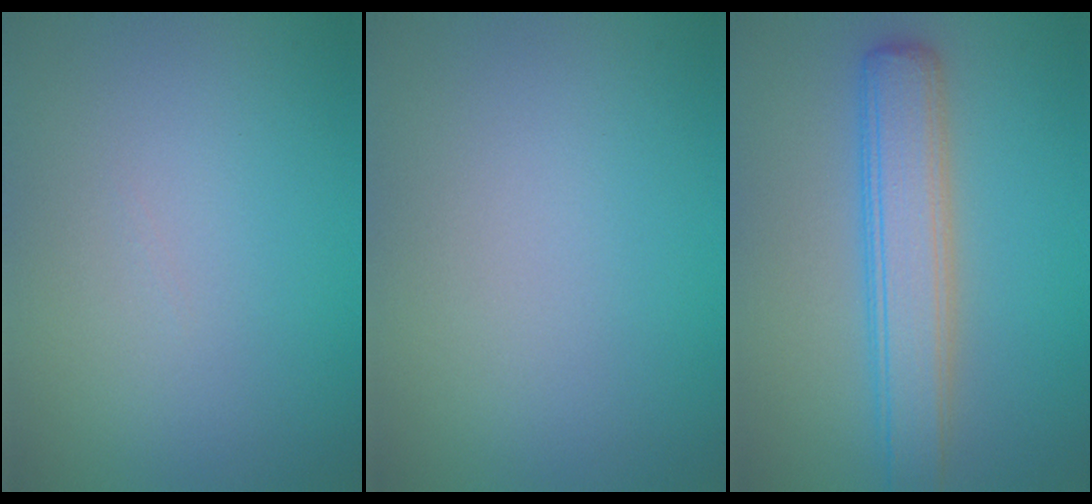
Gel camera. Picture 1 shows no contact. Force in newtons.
{"total": 0.0}
{"total": 5.4, "press": 5.4, "slide": 0.1}